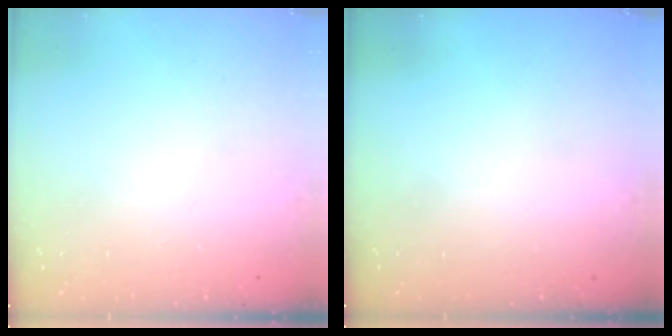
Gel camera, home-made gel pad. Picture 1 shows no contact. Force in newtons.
{"total": 0.0}